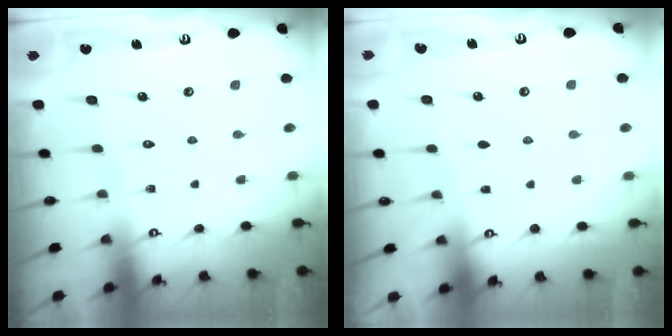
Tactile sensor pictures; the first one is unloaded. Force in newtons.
{"total": 2.5, "press": 2.5, "slide": 0.3}